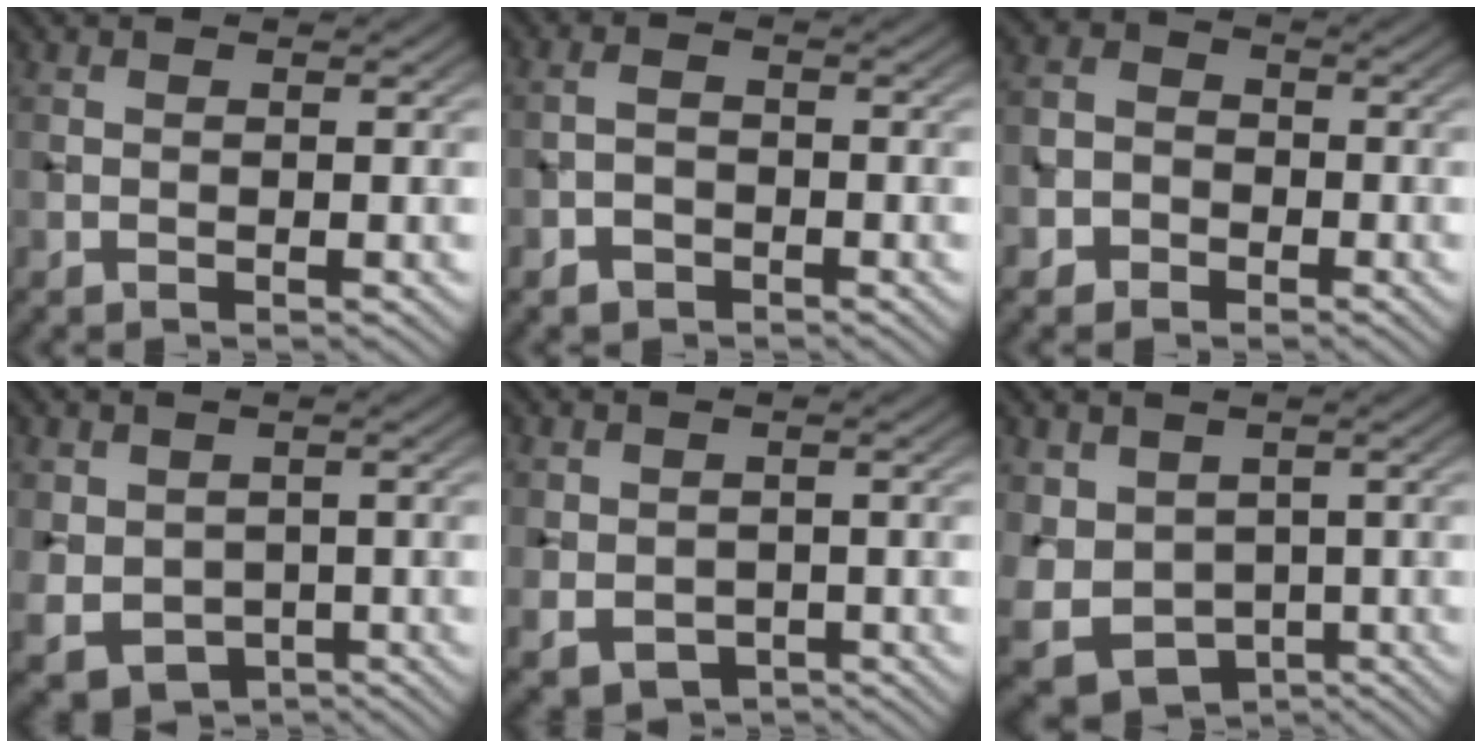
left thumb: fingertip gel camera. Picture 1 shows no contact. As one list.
[{"total": 2.3, "force": [-1.6, 1.3, 0.9], "torque": [-0.016, 0.000, -0.035]}, {"total": 4.3, "force": [-2.2, 3.4, 1.2], "torque": [-0.020, -0.002, -0.056]}, {"total": 4.9, "force": [0.3, 4.3, 2.3], "torque": [-0.071, -0.028, 0.011]}, {"total": 3.2, "force": [-0.4, 2.8, 1.4], "torque": [-0.042, -0.019, -0.001]}, {"total": 7.7, "force": [0.5, 6.6, 3.9], "torque": [-0.113, -0.029, 0.022]}]